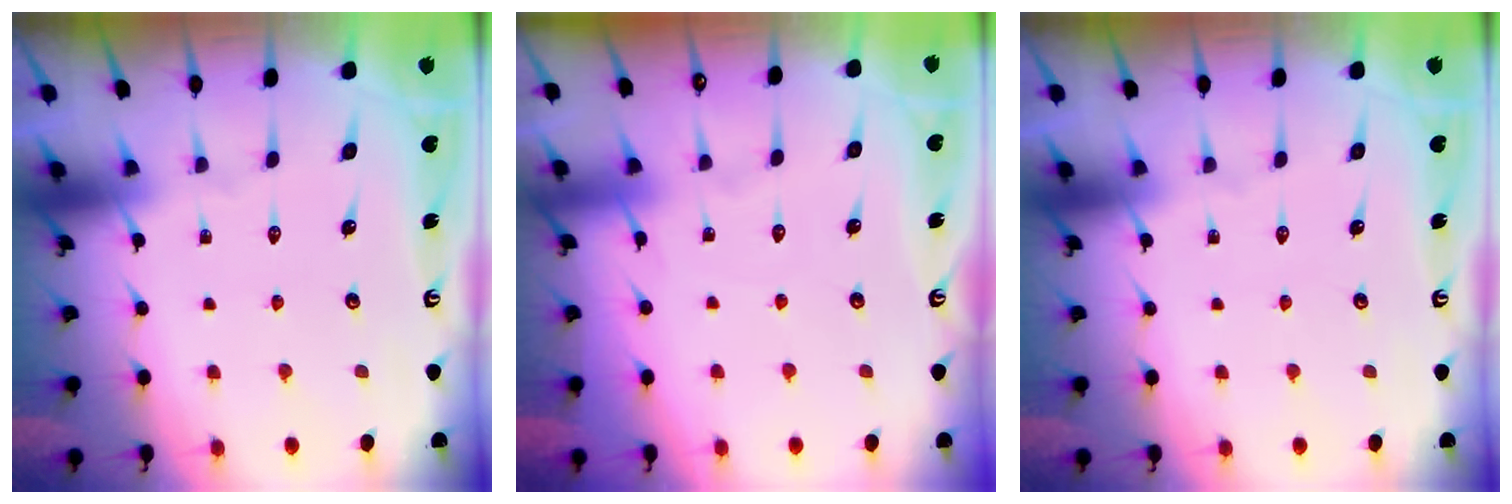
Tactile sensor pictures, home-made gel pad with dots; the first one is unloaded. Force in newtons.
{"total": 2.7, "press": 2.6, "slide": 0.4}
{"total": 0.0}